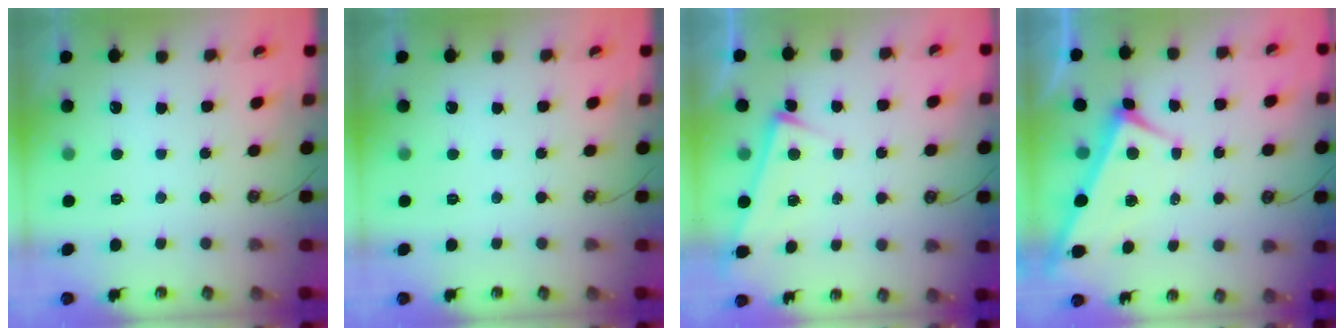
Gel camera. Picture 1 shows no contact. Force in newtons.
{"total": 0.0}
{"total": 2.8, "press": 2.8, "slide": 0.5}
{"total": 3.4, "press": 3.4, "slide": 0.5}